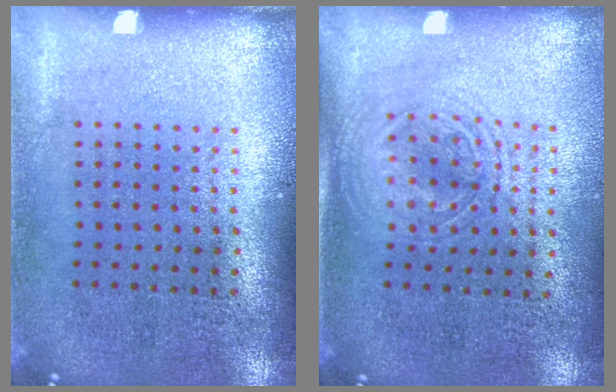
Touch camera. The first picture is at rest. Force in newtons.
{"total": 1.5, "press": 1.3, "slide": 0.7}